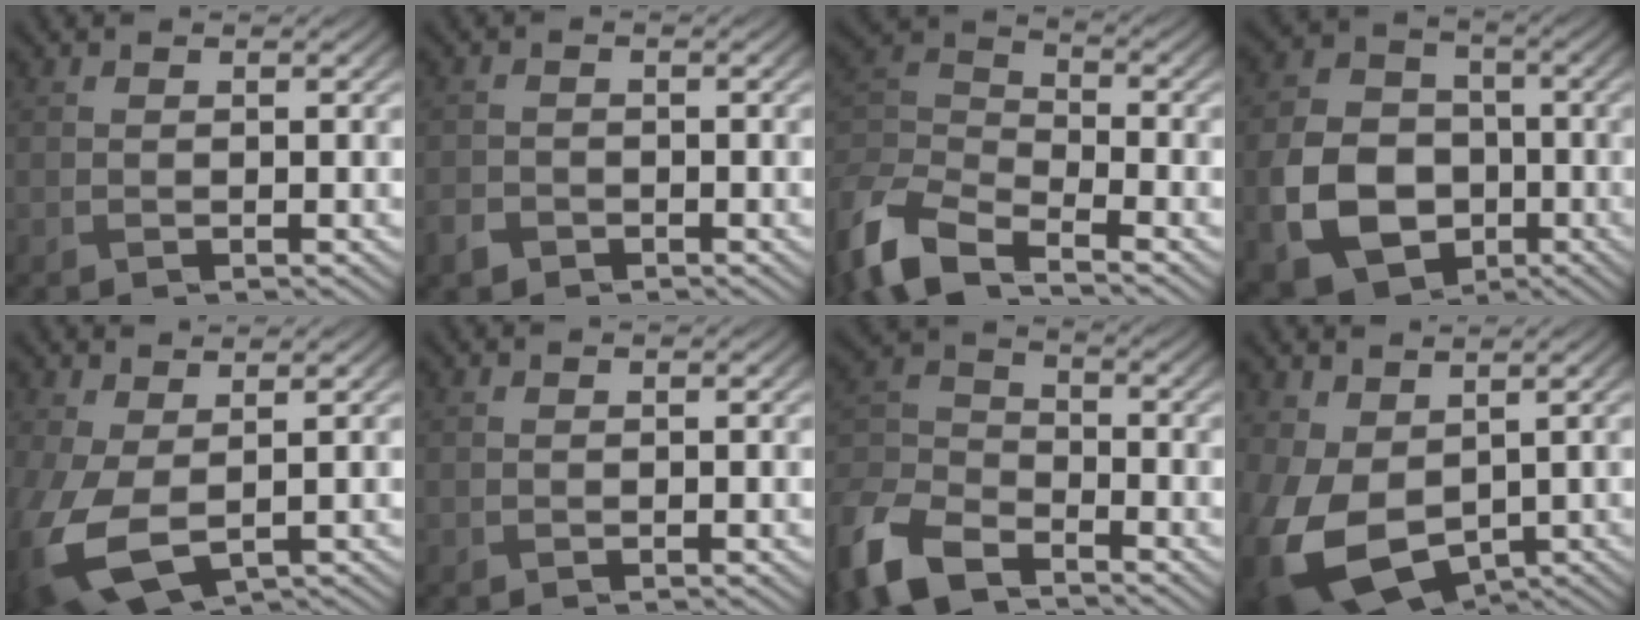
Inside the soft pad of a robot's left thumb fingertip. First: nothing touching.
{"total": 2.1, "force": [-1.5, 1.3, 0.6], "torque": [-0.017, -0.005, -0.036]}
{"total": 9.4, "force": [-6.9, 3.4, 5.4], "torque": [-0.126, -0.012, -0.149]}
{"total": 11.9, "force": [-3.8, 9.1, 6.7], "torque": [-0.158, -0.023, -0.083]}
{"total": 8.9, "force": [-1.5, 5.2, 7.0], "torque": [-0.204, -0.028, -0.013]}
{"total": 0.0}
{"total": 10.9, "force": [-8.3, 4.9, 5.2], "torque": [-0.135, -0.018, -0.179]}
{"total": 12.9, "force": [-1.1, 8.7, 9.5], "torque": [-0.237, -0.047, 0.003]}